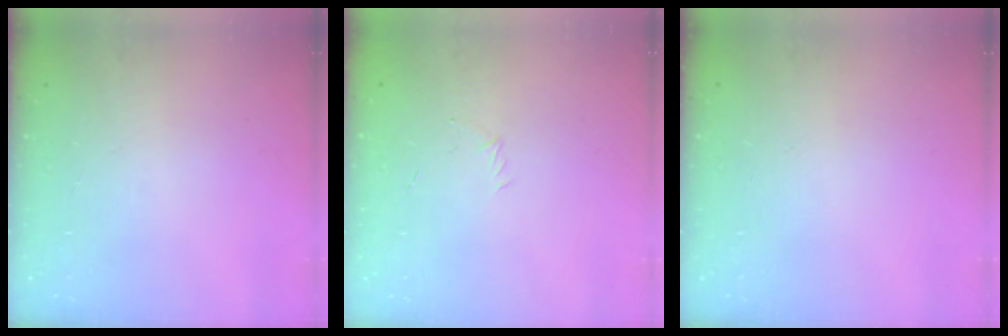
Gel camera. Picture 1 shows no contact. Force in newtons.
{"total": 3.5, "press": 3.4, "slide": 0.8}
{"total": 0.0}